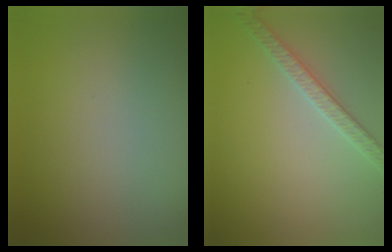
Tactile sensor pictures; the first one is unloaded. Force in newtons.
{"total": 2.7, "press": 2.7, "slide": 0.1}